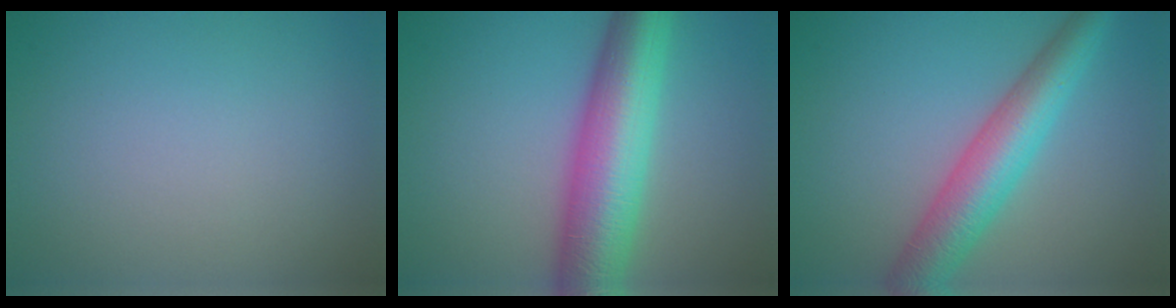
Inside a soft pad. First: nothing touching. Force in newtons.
{"total": 9.6, "press": 9.6, "slide": 0.2}
{"total": 6.4, "press": 6.4, "slide": 0.1}